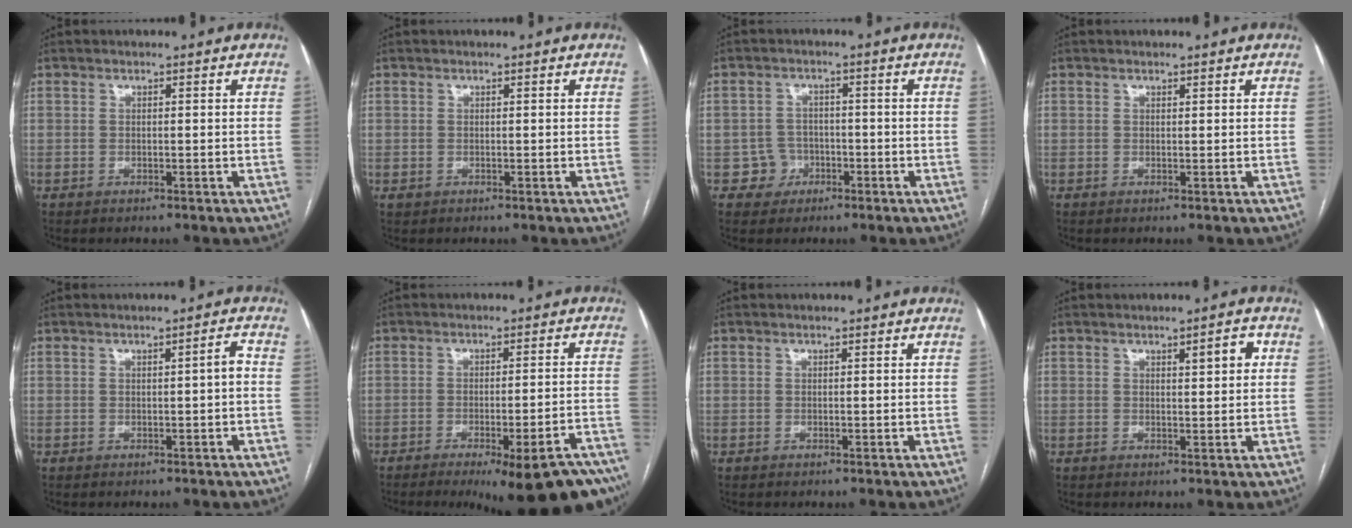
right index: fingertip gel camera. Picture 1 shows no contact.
{"total": 0.7, "force": [-0.1, 0.6, 0.1], "torque": [0.000, 0.003, -0.002]}
{"total": 3.8, "force": [-1.5, 3.5, -0.2], "torque": [0.016, 0.015, -0.023]}
{"total": 0.0}
{"total": 1.6, "force": [-0.1, 0.1, 1.6], "torque": [-0.020, 0.004, 0.000]}
{"total": 18.3, "force": [-14.4, 2.2, 11.1], "torque": [-0.073, 0.001, -0.177]}
{"total": 0.0}
{"total": 2.9, "force": [1.1, 0.6, 2.7], "torque": [-0.036, 0.001, 0.016]}